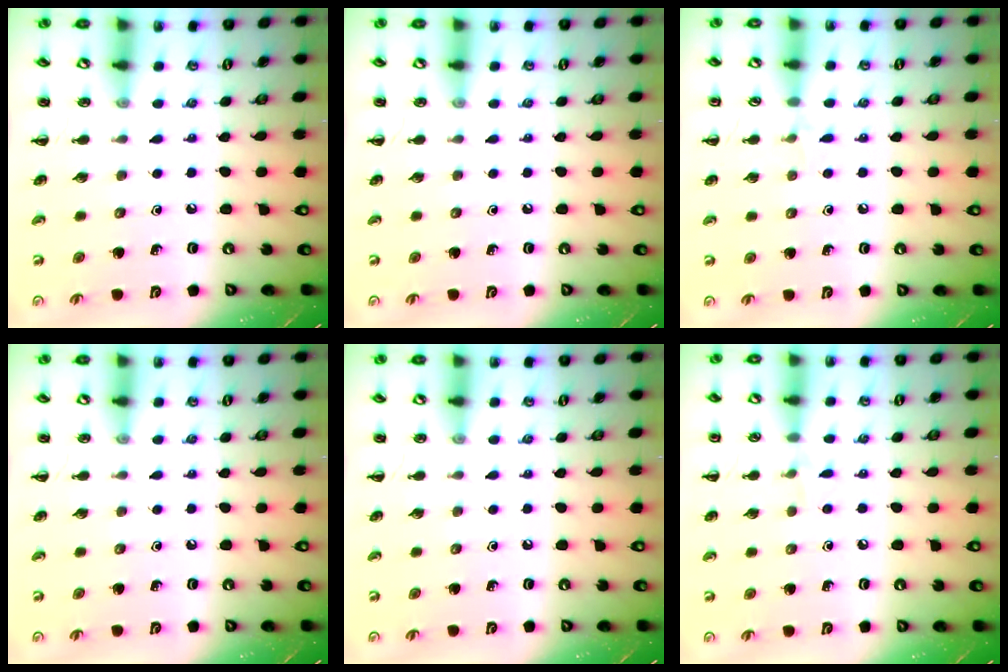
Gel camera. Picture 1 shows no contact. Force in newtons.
{"total": 0.0}
{"total": 4.4, "press": 4.1, "slide": 1.6}
{"total": 0.0}
{"total": 0.0}
{"total": 3.9, "press": 3.7, "slide": 1.2}